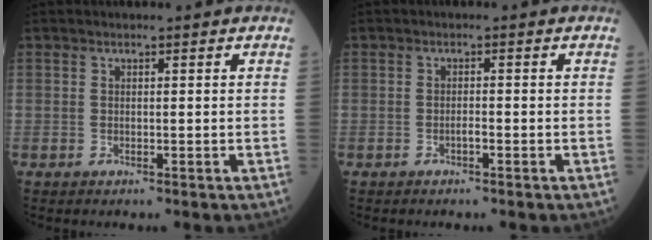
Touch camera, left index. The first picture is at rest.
{"total": 0.8, "force": [-0.7, 0.0, 0.5], "torque": [-0.007, -0.002, -0.014]}